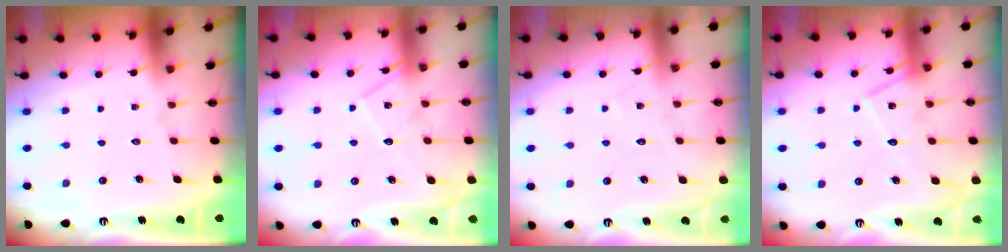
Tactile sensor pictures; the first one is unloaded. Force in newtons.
{"total": 10.1, "press": 10.0, "slide": 0.8}
{"total": 4.4, "press": 4.4, "slide": 0.5}
{"total": 13.7, "press": 13.7, "slide": 0.9}